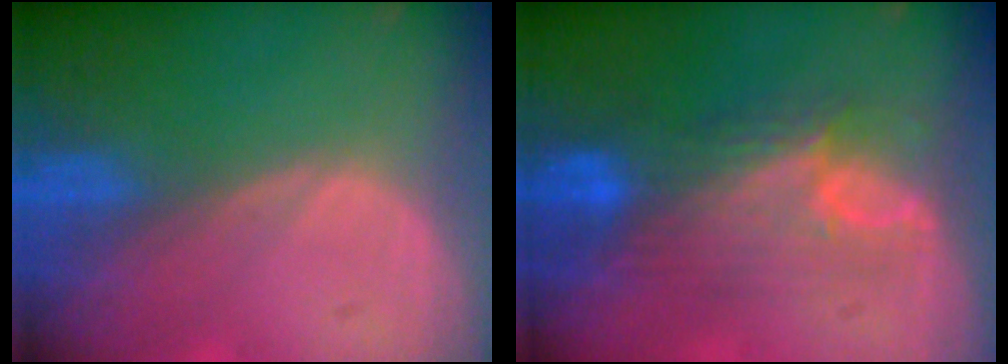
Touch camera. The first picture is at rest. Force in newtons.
{"total": 7.7, "press": 7.5, "slide": 1.7}